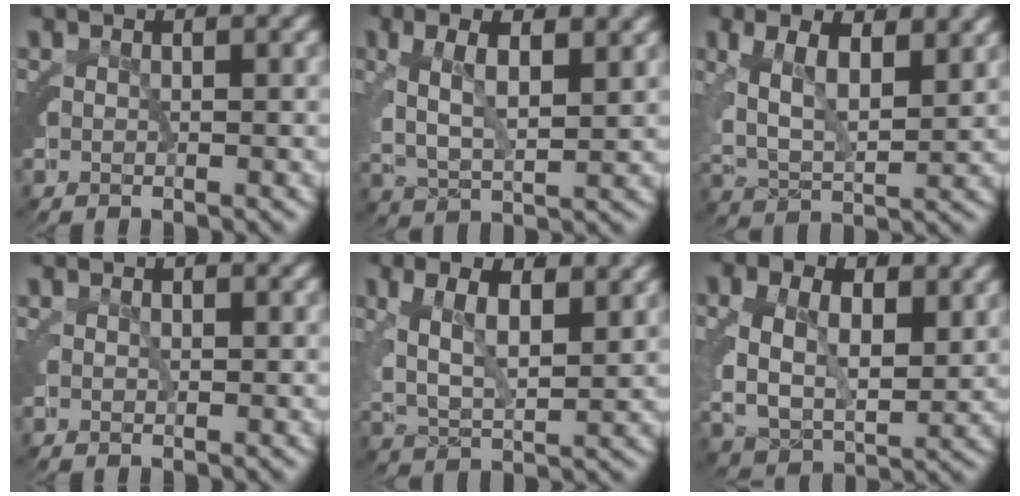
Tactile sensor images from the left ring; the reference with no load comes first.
{"total": 5.5, "force": [1.2, 3.2, 4.3], "torque": [-0.095, -0.002, 0.023]}
{"total": 6.9, "force": [1.5, 4.5, 5.0], "torque": [-0.105, -0.009, 0.026]}
{"total": 0.0}
{"total": 6.3, "force": [1.4, 3.9, 4.7], "torque": [-0.100, -0.005, 0.026]}
{"total": 8.8, "force": [0.8, 6.8, 5.4], "torque": [-0.115, -0.020, 0.012]}